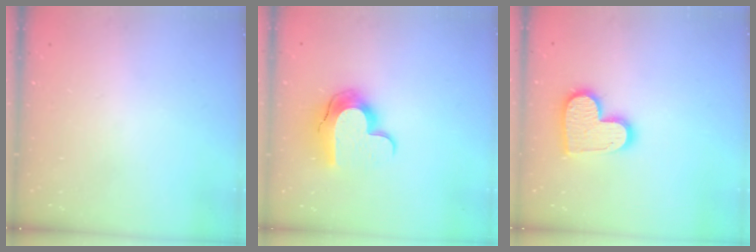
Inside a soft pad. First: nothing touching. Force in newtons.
{"total": 12.5, "press": 12.5, "slide": 0.7}
{"total": 14.3, "press": 14.3, "slide": 1.1}